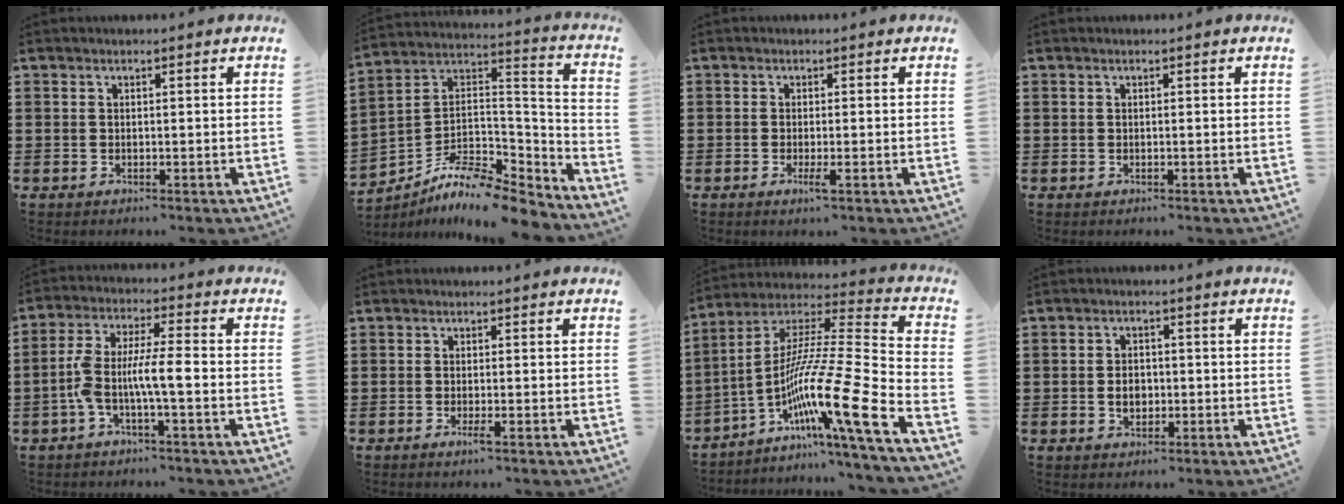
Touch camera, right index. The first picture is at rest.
{"total": 9.1, "force": [-7.7, 2.5, 4.2], "torque": [-0.084, 0.007, -0.154]}
{"total": 2.1, "force": [-0.8, 0.2, 1.9], "torque": [-0.040, -0.007, -0.016]}
{"total": 0.0}
{"total": 6.8, "force": [-2.1, 1.4, 6.4], "torque": [-0.147, -0.008, -0.051]}
{"total": 1.6, "force": [-0.8, 0.1, 1.4], "torque": [-0.030, -0.006, -0.016]}
{"total": 17.0, "force": [-7.6, 0.7, 15.2], "torque": [-0.282, -0.020, -0.141]}
{"total": 2.8, "force": [-0.3, 2.0, 2.0], "torque": [-0.040, 0.005, -0.008]}